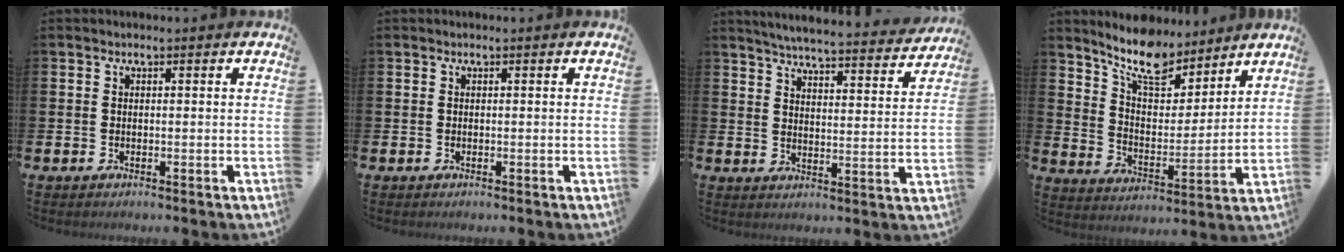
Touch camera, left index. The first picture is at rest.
{"total": 0.0}
{"total": 5.3, "force": [5.1, 0.1, 1.3], "torque": [-0.038, -0.045, 0.084]}
{"total": 10.4, "force": [9.2, 3.4, 3.5], "torque": [-0.095, -0.058, 0.163]}